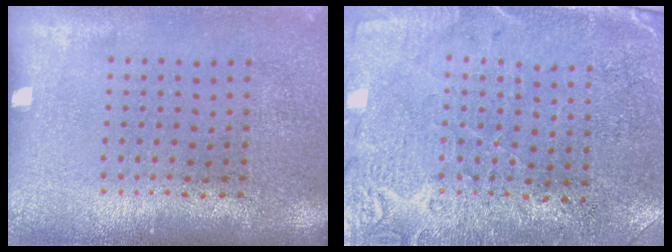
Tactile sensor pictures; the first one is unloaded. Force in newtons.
{"total": 2.8, "press": 2.5, "slide": 1.1}